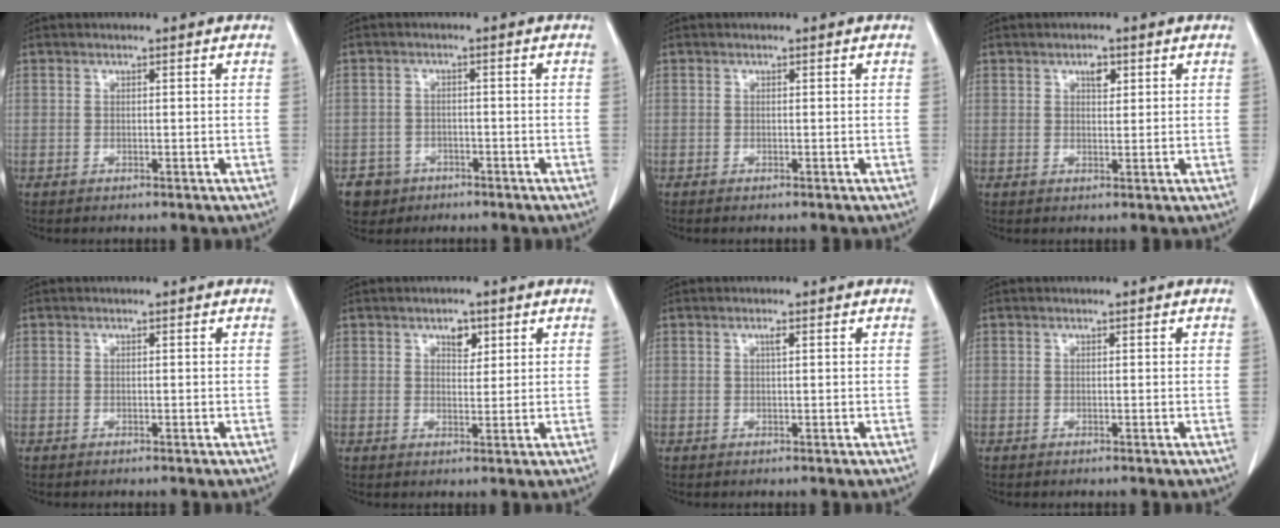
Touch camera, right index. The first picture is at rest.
{"total": 4.2, "force": [-2.3, 3.4, -0.1], "torque": [0.002, 0.010, -0.035]}
{"total": 0.5, "force": [-0.4, 0.0, 0.3], "torque": [-0.006, -0.002, -0.008]}
{"total": 2.1, "force": [1.0, 1.1, 1.5], "torque": [-0.023, 0.000, 0.016]}
{"total": 0.0}
{"total": 2.8, "force": [1.5, 1.6, 1.7], "torque": [-0.022, 0.000, 0.024]}
{"total": 0.8, "force": [0.3, 0.0, 0.7], "torque": [-0.016, 0.001, 0.006]}
{"total": 0.0}